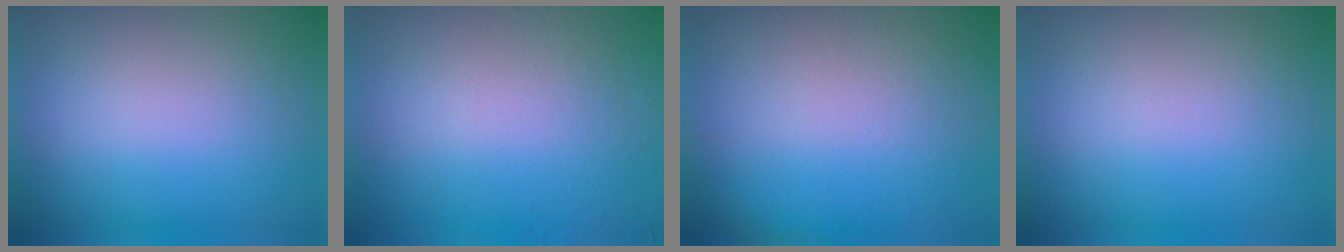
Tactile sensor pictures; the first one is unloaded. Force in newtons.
{"total": 4.7}
{"total": 5.8}
{"total": 0.0}